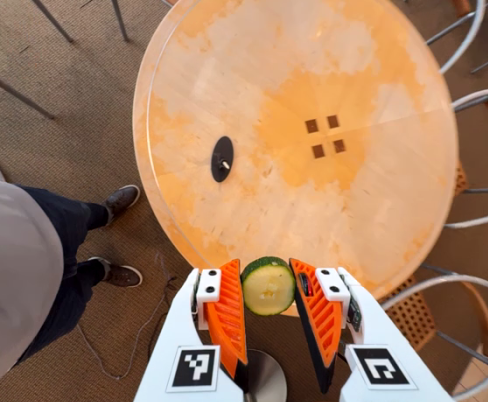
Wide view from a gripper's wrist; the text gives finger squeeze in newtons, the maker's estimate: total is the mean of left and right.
{"total": 9.0, "left": 8.8, "right": 9.2}